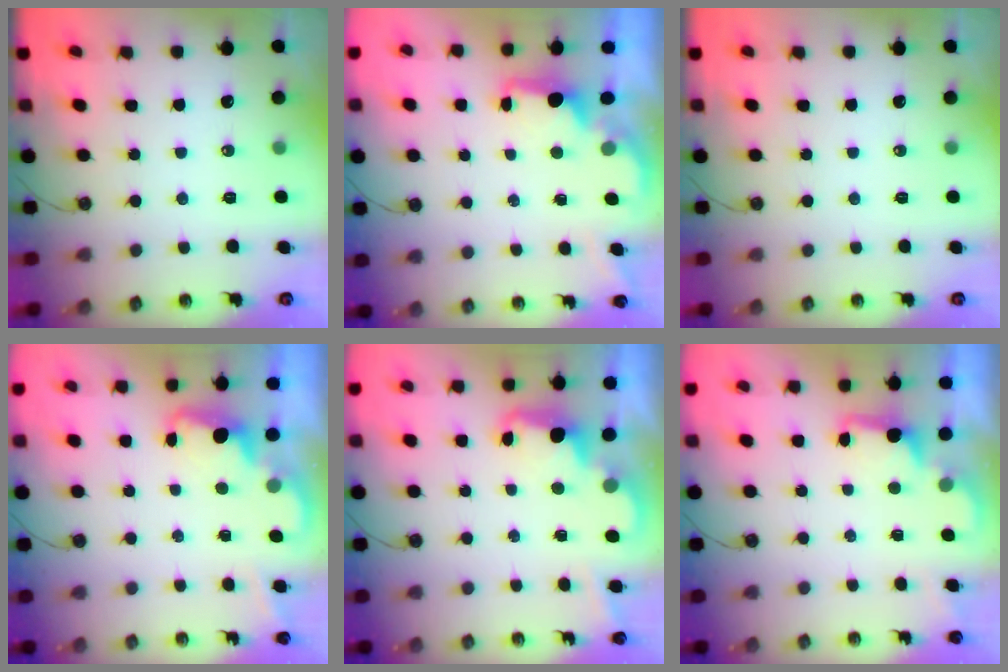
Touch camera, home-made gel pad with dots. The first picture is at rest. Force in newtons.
{"total": 1.7, "press": 1.5, "slide": 0.8}
{"total": 0.0}
{"total": 2.1, "press": 2.1, "slide": 0.5}
{"total": 2.5, "press": 2.5, "slide": 0.5}
{"total": 2.5, "press": 2.4, "slide": 0.6}